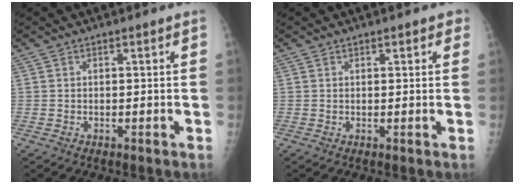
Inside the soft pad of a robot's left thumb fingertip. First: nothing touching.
{"total": 1.6, "force": [1.0, 0.8, 0.9], "torque": [0.003, -0.001, 0.008]}